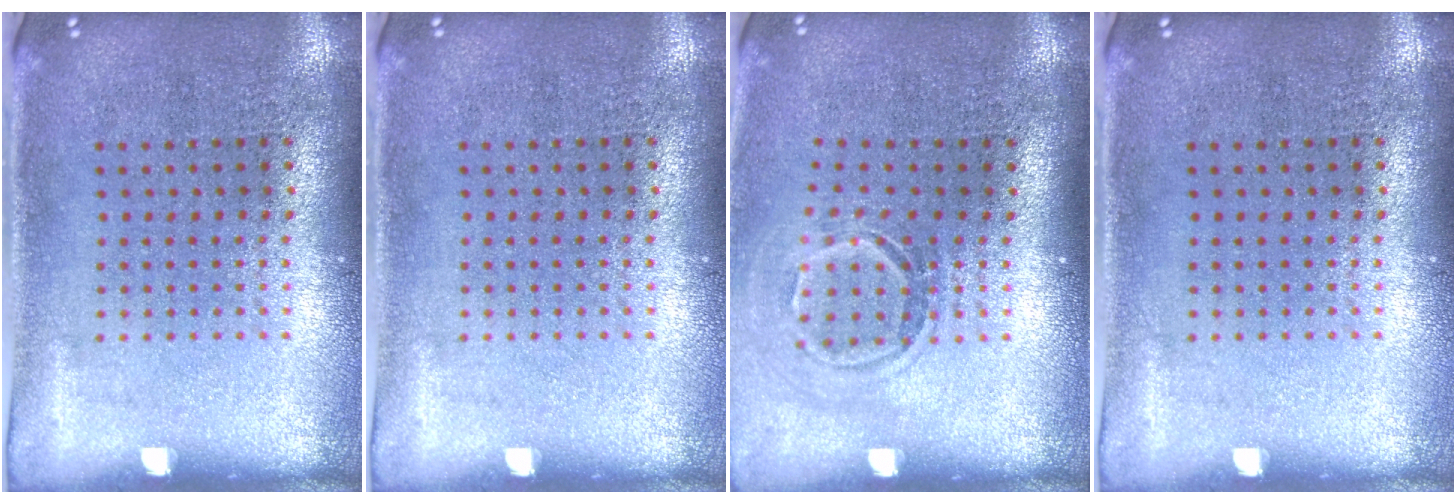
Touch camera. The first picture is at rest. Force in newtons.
{"total": 0.0}
{"total": 1.6, "press": 1.1, "slide": 1.2}
{"total": 0.0}